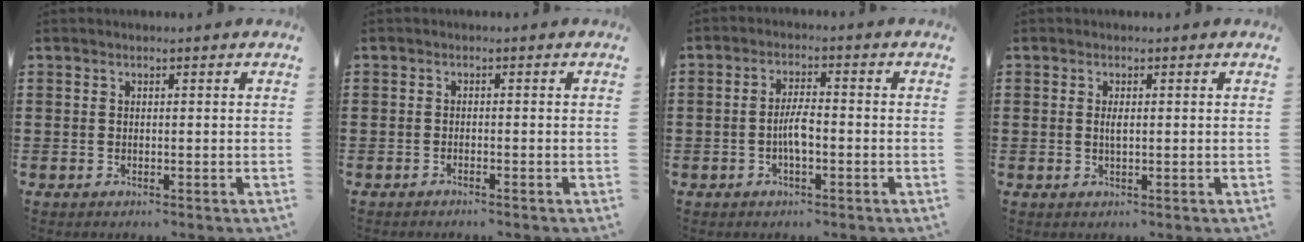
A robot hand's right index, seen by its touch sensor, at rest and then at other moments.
{"total": 0.9, "force": [-0.9, -0.1, 0.2], "torque": [-0.006, -0.003, -0.017]}
{"total": 3.9, "force": [-0.9, 1.1, 3.6], "torque": [-0.078, 0.001, -0.022]}
{"total": 1.4, "force": [0.2, 0.4, 1.3], "torque": [-0.025, 0.002, 0.002]}